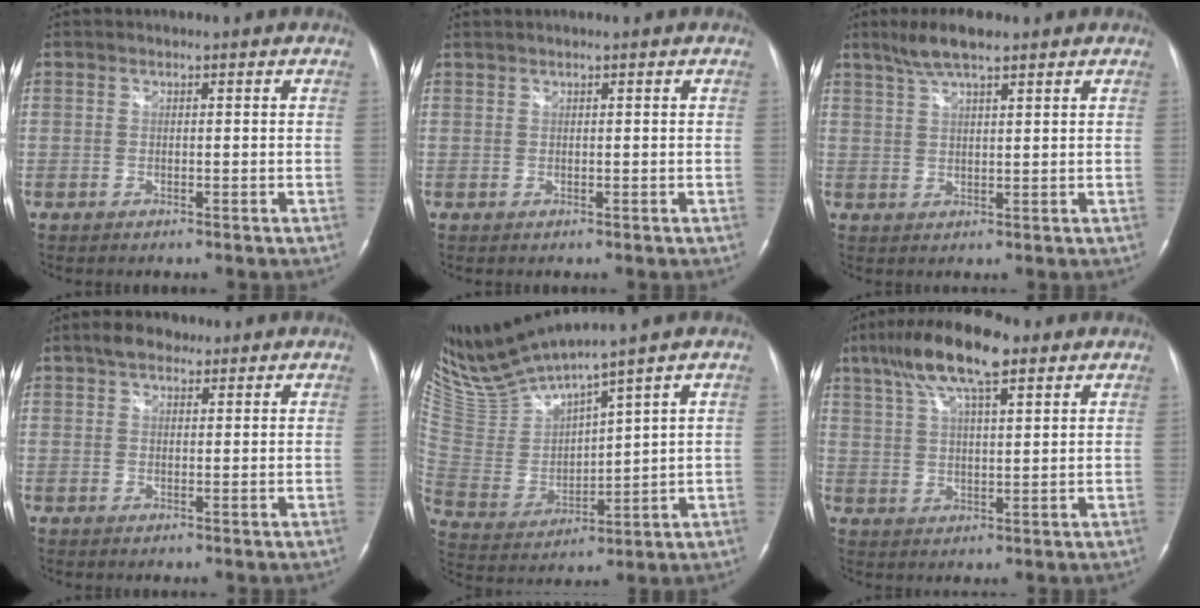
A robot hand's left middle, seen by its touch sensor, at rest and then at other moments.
{"total": 0.5, "force": [0.5, -0.1, 0.1], "torque": [-0.008, 0.009, 0.016]}
{"total": 5.9, "force": [4.4, 0.9, 3.8], "torque": [-0.080, 0.013, 0.081]}
{"total": 3.8, "force": [2.6, 2.2, 1.8], "torque": [-0.036, 0.015, 0.045]}
{"total": 13.1, "force": [11.9, -0.7, 5.4], "torque": [-0.125, -0.010, 0.247]}
{"total": 11.9, "force": [7.3, 2.9, 9.0], "torque": [-0.171, 0.028, 0.128]}